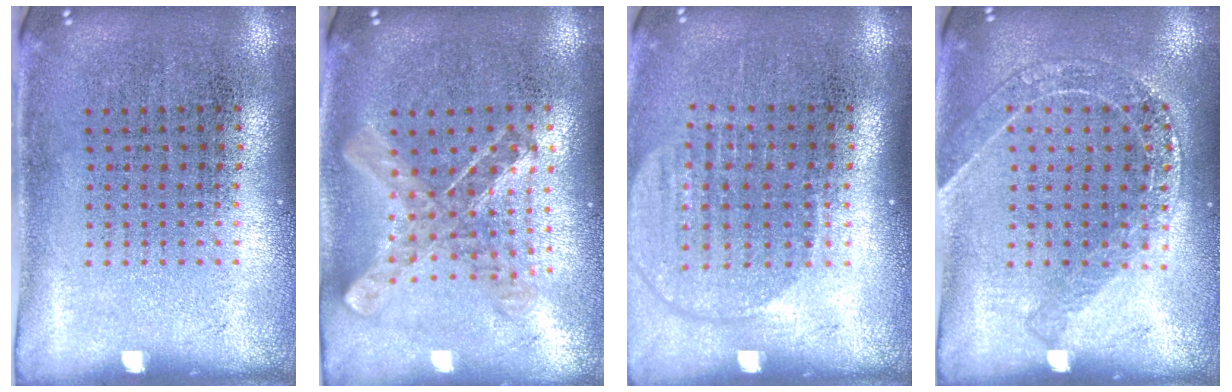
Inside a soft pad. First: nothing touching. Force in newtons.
{"total": 0.9, "press": 0.9, "slide": 0.0}
{"total": 1.7, "press": 1.5, "slide": 0.8}
{"total": 1.4, "press": 1.4, "slide": 0.3}